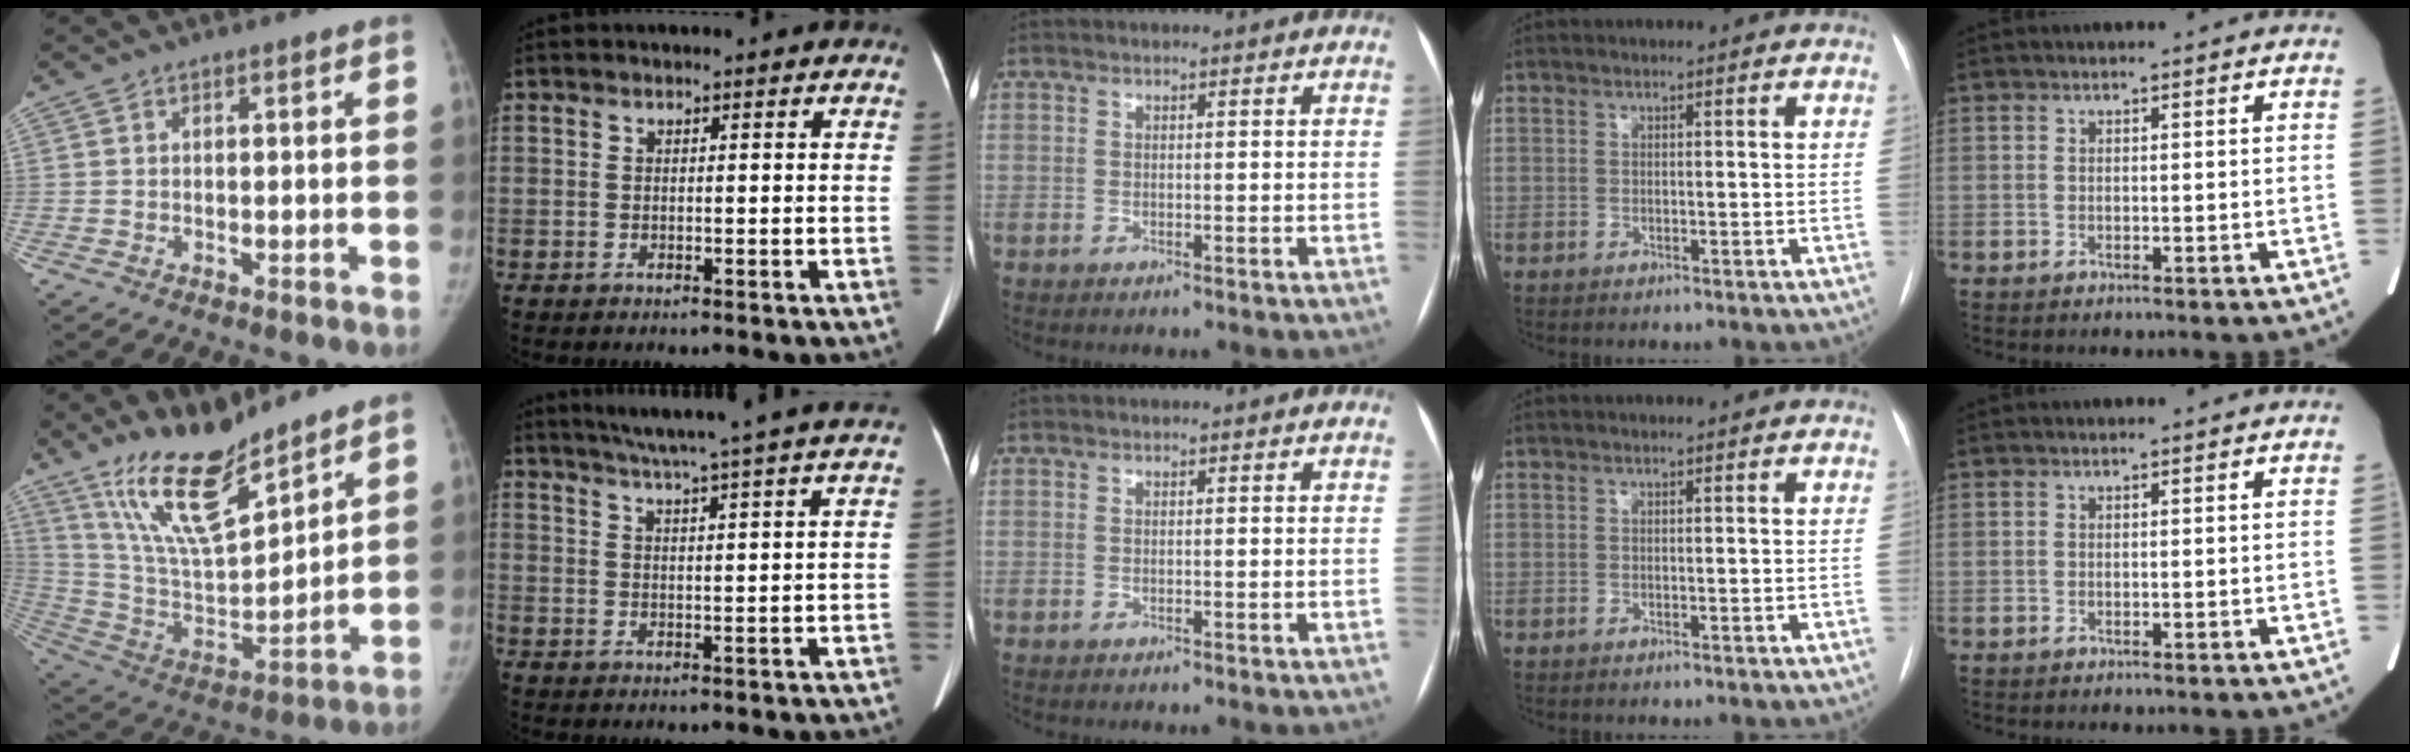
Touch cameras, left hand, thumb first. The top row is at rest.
{"thumb": {"total": 17.5, "force": [13.5, 4.9, 10.0], "torque": [-0.151, -0.082, 0.262]}, "index": {"total": 16.7, "force": [14.4, -1.5, 8.4], "torque": [-0.140, 0.000, 0.183]}, "middle": {"total": 1.4, "force": [-0.6, -0.9, -0.8], "torque": [0.015, -0.008, -0.010]}}